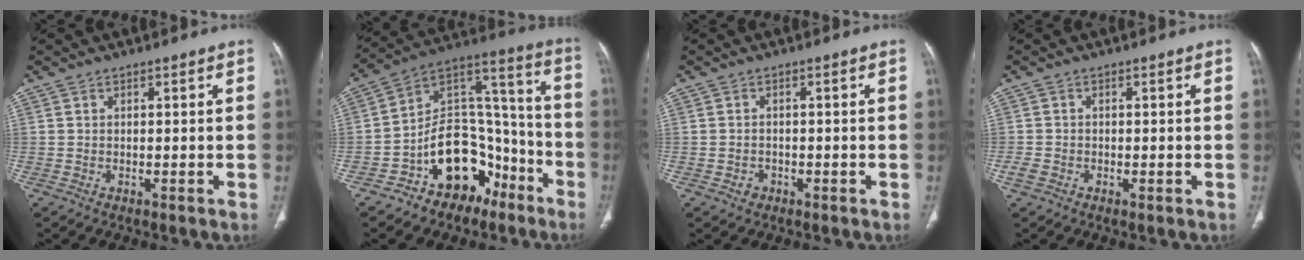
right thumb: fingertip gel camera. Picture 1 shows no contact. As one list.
[{"total": 18.0, "force": [-9.4, 12.0, 9.5], "torque": [-0.092, 0.110, -0.152]}, {"total": 1.7, "force": [-0.8, 1.4, 0.5], "torque": [-0.005, 0.009, -0.009]}, {"total": 2.2, "force": [-0.9, 1.5, 1.3], "torque": [-0.026, 0.003, -0.015]}]